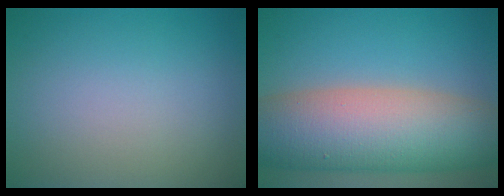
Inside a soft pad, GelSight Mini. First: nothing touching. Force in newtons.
{"total": 12.9, "press": 12.9, "slide": 0.5}